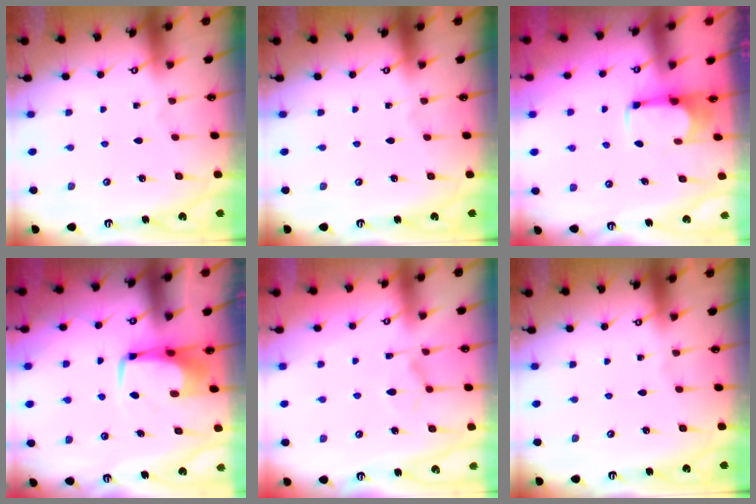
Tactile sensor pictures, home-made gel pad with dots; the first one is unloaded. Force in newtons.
{"total": 0.0}
{"total": 1.8, "press": 1.6, "slide": 0.8}
{"total": 3.7, "press": 3.6, "slide": 0.8}
{"total": 1.4, "press": 0.3, "slide": 1.3}
{"total": 0.0}